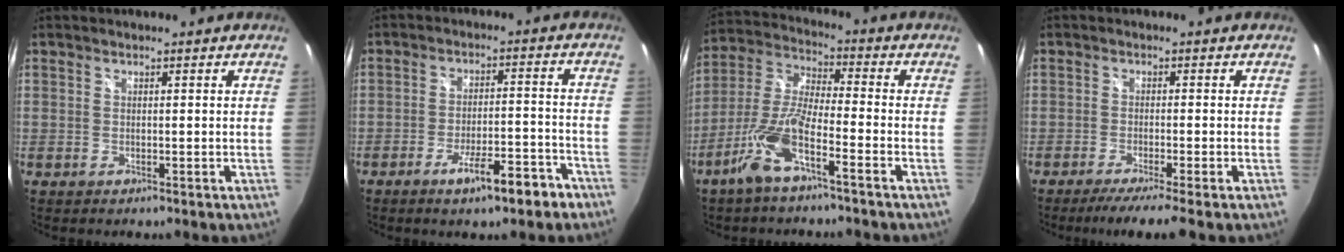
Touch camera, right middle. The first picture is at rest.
{"total": 9.0, "force": [-6.1, 1.8, 6.4], "torque": [-0.105, 0.002, -0.082]}
{"total": 10.5, "force": [-6.1, 1.7, 8.3], "torque": [-0.184, -0.003, -0.119]}
{"total": 5.1, "force": [-4.1, -1.3, 2.8], "torque": [-0.055, -0.016, -0.067]}